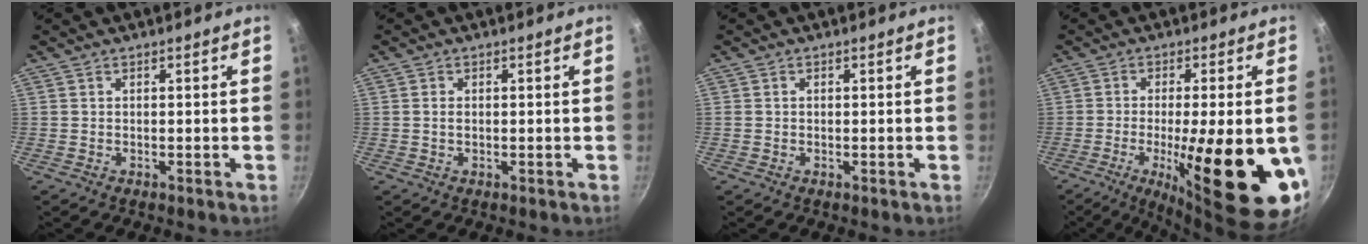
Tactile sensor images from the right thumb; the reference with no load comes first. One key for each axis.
{"total": 1.2, "fx": 0.1, "fy": 0.9, "fz": 0.9, "tx": -0.016, "ty": 0.002, "tz": 0.001}
{"total": 0.6, "fx": 0.1, "fy": 0.6, "fz": 0.3, "tx": -0.005, "ty": 0.003, "tz": 0.000}
{"total": 23.5, "fx": -5.3, "fy": 6.4, "fz": 22.0, "tx": -0.302, "ty": -0.013, "tz": -0.067}